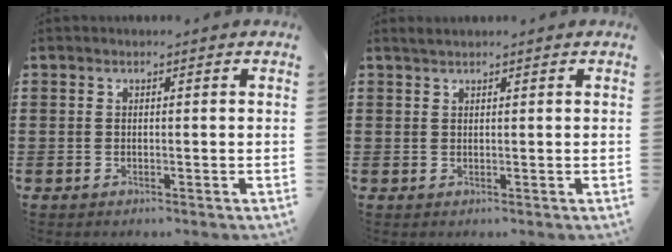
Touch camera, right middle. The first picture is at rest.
{"total": 0.7, "force": [0.7, 0.1, 0.3], "torque": [-0.007, 0.001, 0.012]}